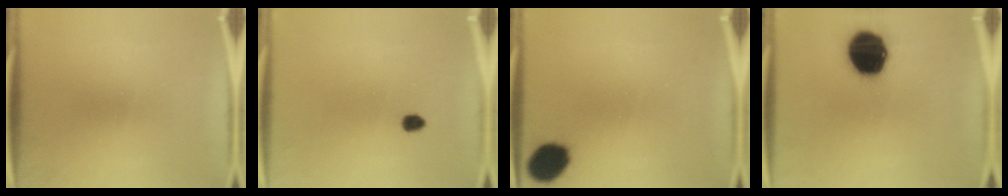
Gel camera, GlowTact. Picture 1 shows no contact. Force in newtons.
{"total": 1.8}
{"total": 9.8}
{"total": 17.2}